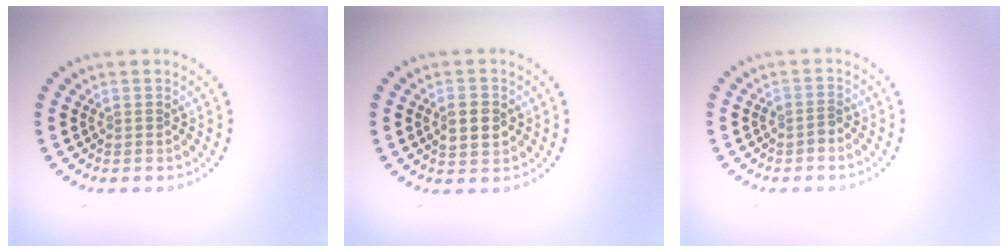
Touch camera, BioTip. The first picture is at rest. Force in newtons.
{"total": 2.8, "press": 2.8, "slide": 0.2}
{"total": 1.1, "press": 0.8, "slide": 0.7}